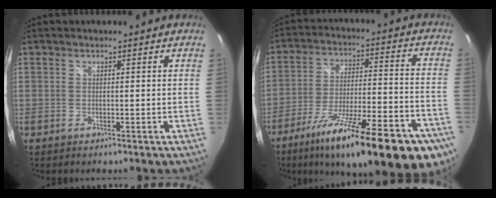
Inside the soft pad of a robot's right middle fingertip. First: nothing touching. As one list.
[{"total": 27.8, "force": [-18.5, 5.9, 19.9], "torque": [-0.304, -0.054, -0.267]}]